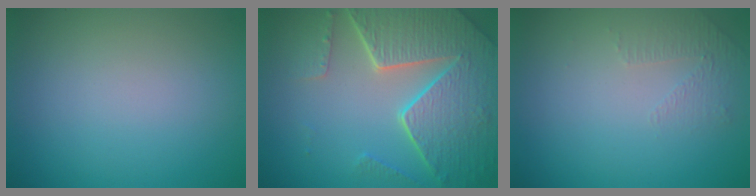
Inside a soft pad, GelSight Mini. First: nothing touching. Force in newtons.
{"total": 7.8, "press": 5.6, "slide": 5.4}
{"total": 1.1, "press": 0.6, "slide": 1.0}